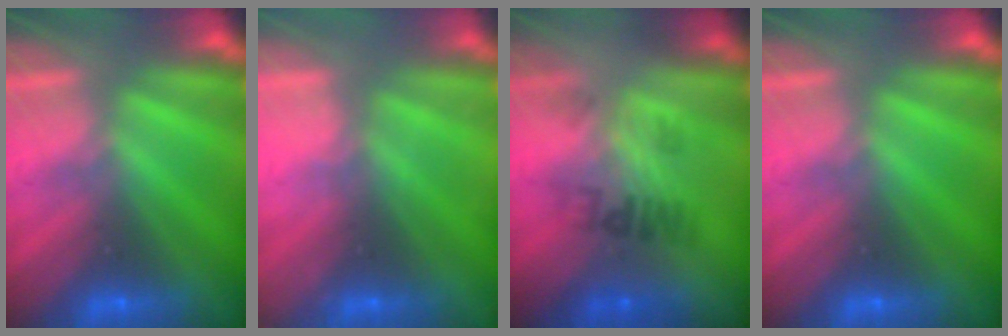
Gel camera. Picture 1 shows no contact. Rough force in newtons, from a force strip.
{"total": 2.3}
{"total": 2.3}
{"total": 0.0}